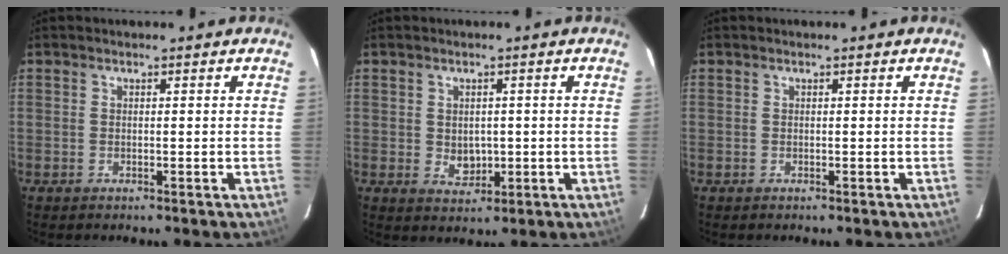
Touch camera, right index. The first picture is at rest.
{"total": 3.7, "force": [-0.2, 3.1, 2.0], "torque": [-0.032, -0.002, 0.002]}
{"total": 0.0}